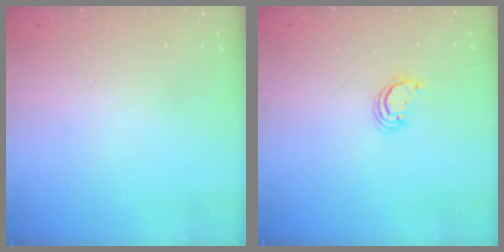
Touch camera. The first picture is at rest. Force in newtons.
{"total": 2.6, "press": 2.6, "slide": 0.2}